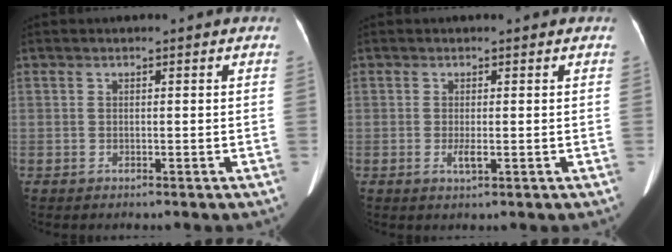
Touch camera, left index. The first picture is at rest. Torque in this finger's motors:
{"motor_torque": [0.32, 0.11, 0.27, 0.07]}